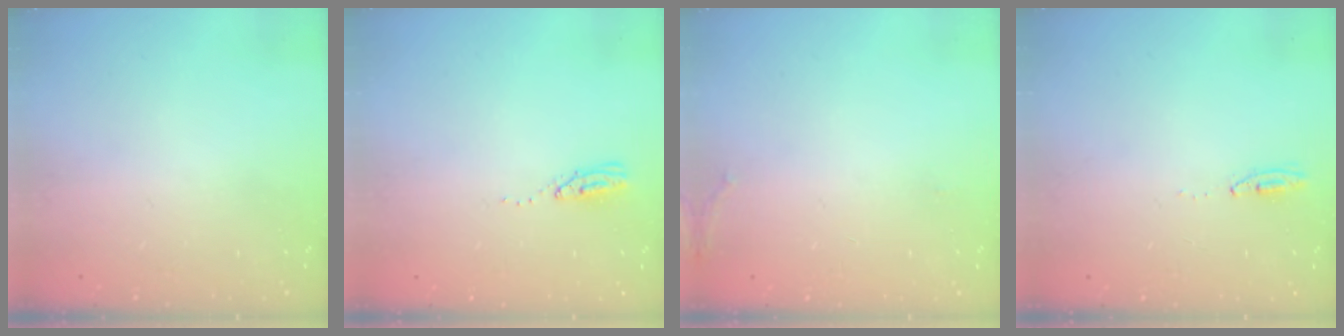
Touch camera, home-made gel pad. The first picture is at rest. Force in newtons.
{"total": 3.6, "press": 3.5, "slide": 0.3}
{"total": 7.9, "press": 5.9, "slide": 5.3}
{"total": 3.4, "press": 2.9, "slide": 1.7}